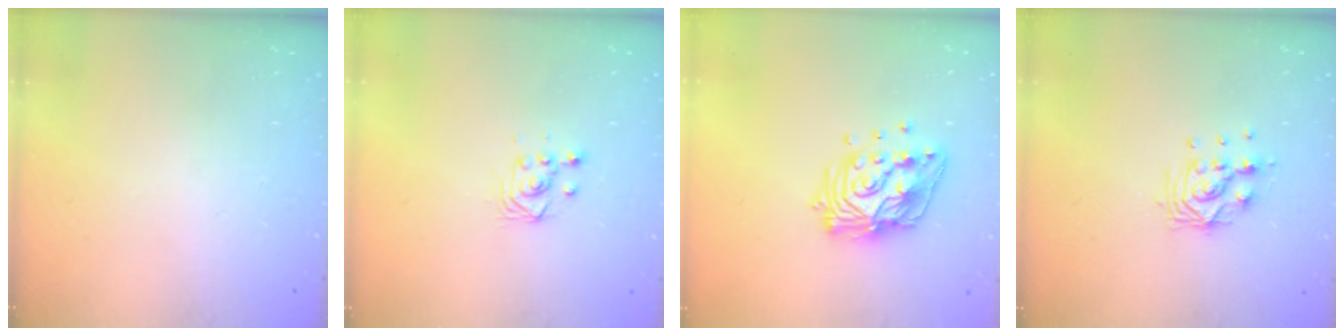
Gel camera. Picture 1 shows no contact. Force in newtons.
{"total": 3.2, "press": 2.9, "slide": 1.4}
{"total": 15.9, "press": 15.8, "slide": 1.8}
{"total": 9.2, "press": 9.2, "slide": 0.5}